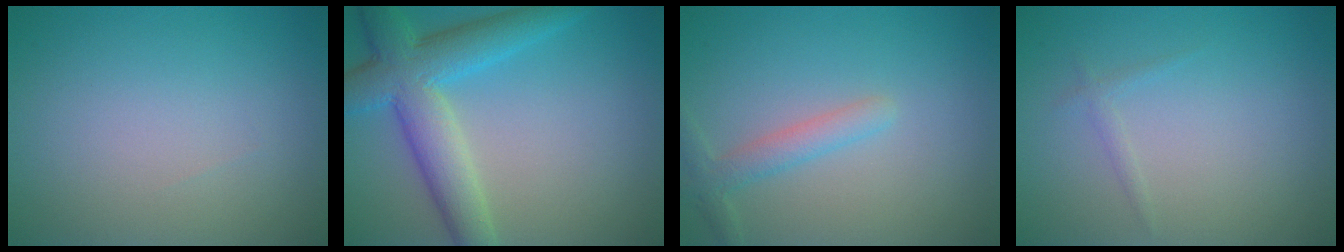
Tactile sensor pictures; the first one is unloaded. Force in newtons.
{"total": 7.0, "press": 7.0, "slide": 0.5}
{"total": 2.1, "press": 2.1, "slide": 0.1}
{"total": 0.8, "press": 0.8, "slide": 0.1}